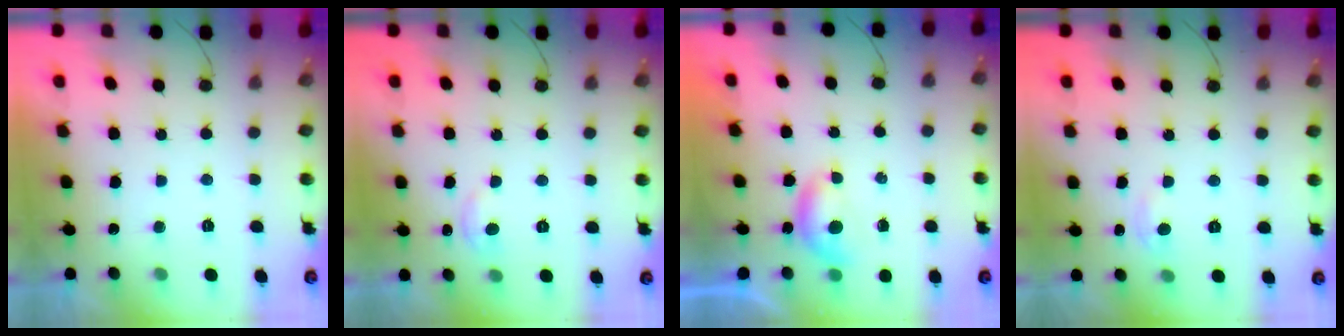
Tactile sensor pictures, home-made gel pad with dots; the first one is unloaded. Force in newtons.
{"total": 3.4, "press": 3.4, "slide": 0.4}
{"total": 4.8, "press": 4.7, "slide": 0.4}
{"total": 2.5, "press": 2.4, "slide": 0.3}